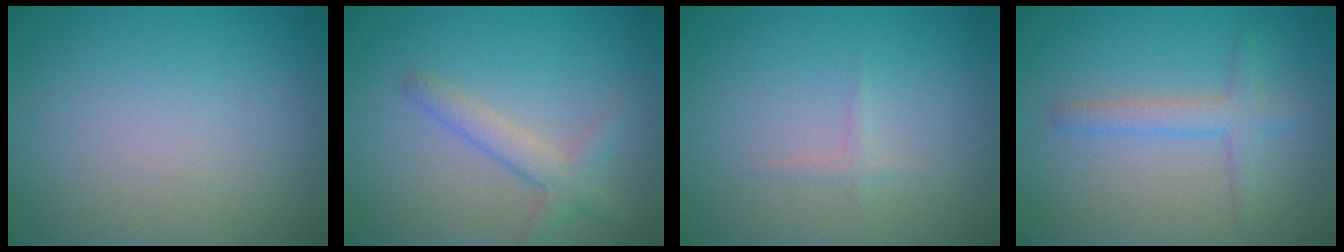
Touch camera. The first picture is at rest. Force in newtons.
{"total": 2.6, "press": 2.5, "slide": 0.1}
{"total": 0.7, "press": 0.7, "slide": 0.0}
{"total": 2.3, "press": 2.3, "slide": 0.0}